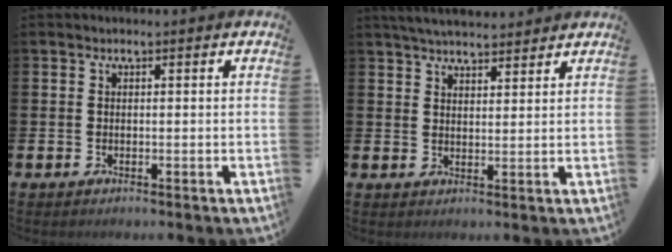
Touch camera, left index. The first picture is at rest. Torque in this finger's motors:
{"motor_torque": [1.06, -1.07, 0.25, 0.12]}